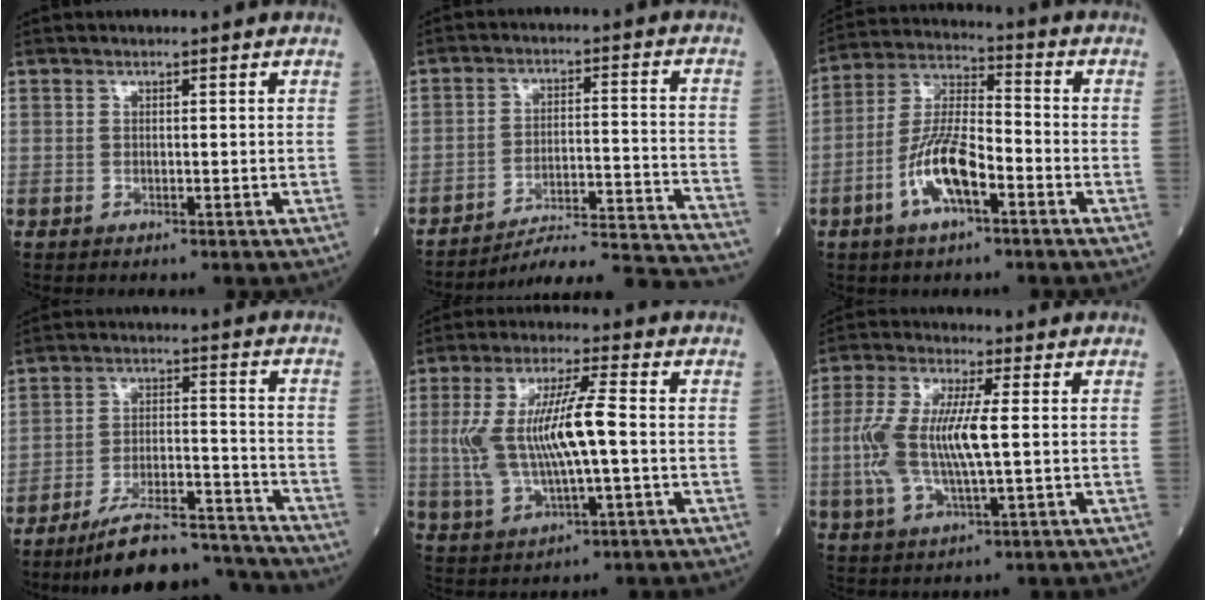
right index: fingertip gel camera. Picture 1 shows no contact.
{"total": 21.0, "force": [-20.3, -1.3, 5.2], "torque": [-0.035, -0.004, -0.279]}
{"total": 10.4, "force": [-4.4, 3.0, 9.0], "torque": [-0.187, 0.007, -0.084]}
{"total": 14.6, "force": [-13.7, 2.0, 4.6], "torque": [-0.068, 0.028, -0.217]}
{"total": 12.0, "force": [-0.1, 2.5, 11.7], "torque": [-0.249, 0.011, 0.003]}
{"total": 10.7, "force": [0.1, 2.6, 10.4], "torque": [-0.233, 0.008, 0.002]}